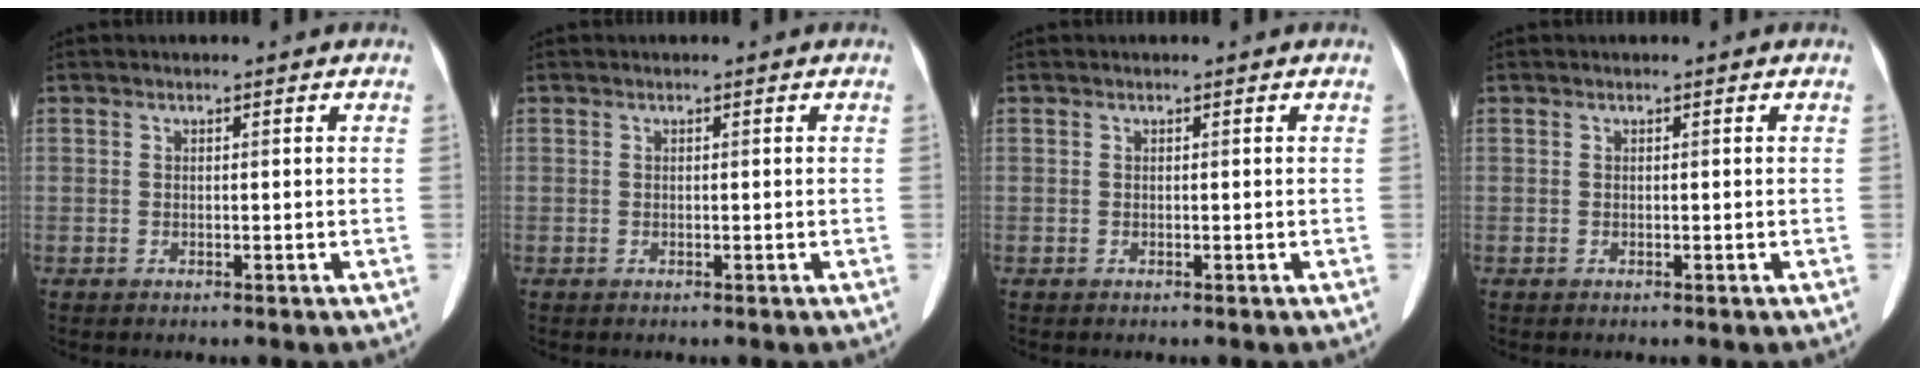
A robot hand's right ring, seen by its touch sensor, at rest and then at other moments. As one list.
[{"total": 0.0}, {"total": 0.0}, {"total": 0.0}]